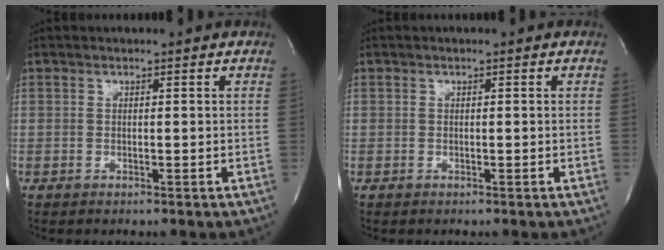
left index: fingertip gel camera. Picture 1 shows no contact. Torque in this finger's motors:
{"motor_torque": [-0.16, -0.12, 0.00, 0.02]}